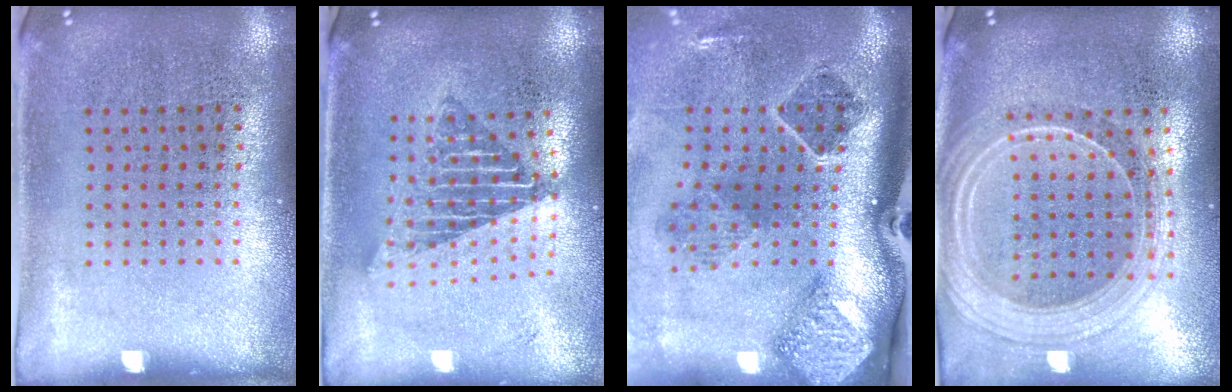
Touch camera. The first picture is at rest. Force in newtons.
{"total": 1.7, "press": 1.4, "slide": 0.9}
{"total": 3.0, "press": 2.0, "slide": 2.3}
{"total": 2.2, "press": 2.0, "slide": 1.1}